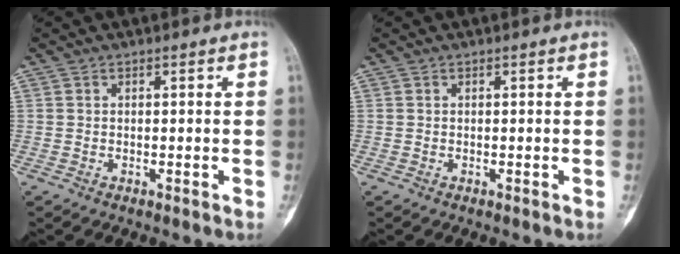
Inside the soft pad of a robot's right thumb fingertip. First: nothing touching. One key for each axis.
{"total": 0.0}